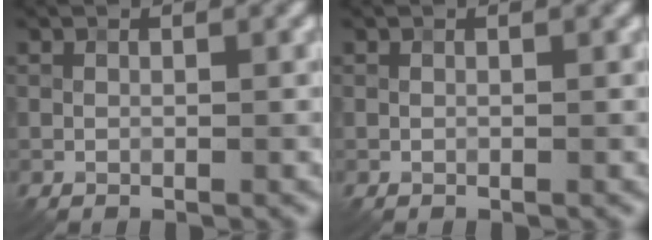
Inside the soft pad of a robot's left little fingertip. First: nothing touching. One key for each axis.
{"total": 0.0}